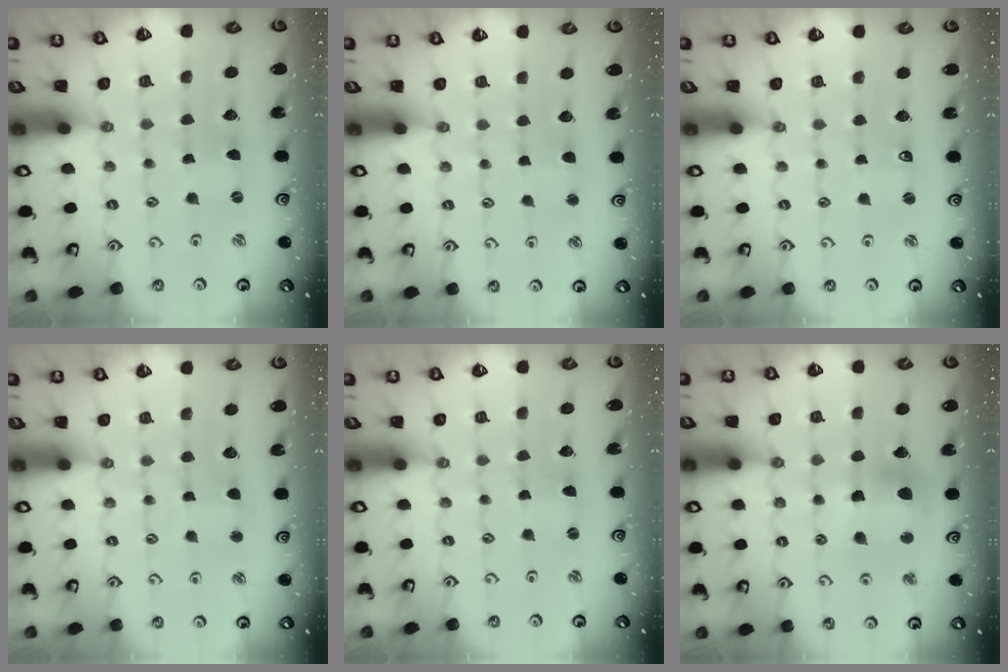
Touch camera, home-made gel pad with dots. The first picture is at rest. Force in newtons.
{"total": 2.5, "press": 2.5, "slide": 0.3}
{"total": 1.7, "press": 1.7, "slide": 0.3}
{"total": 2.9, "press": 2.9, "slide": 0.3}
{"total": 1.2, "press": 1.2, "slide": 0.2}
{"total": 11.1, "press": 10.9, "slide": 2.3}